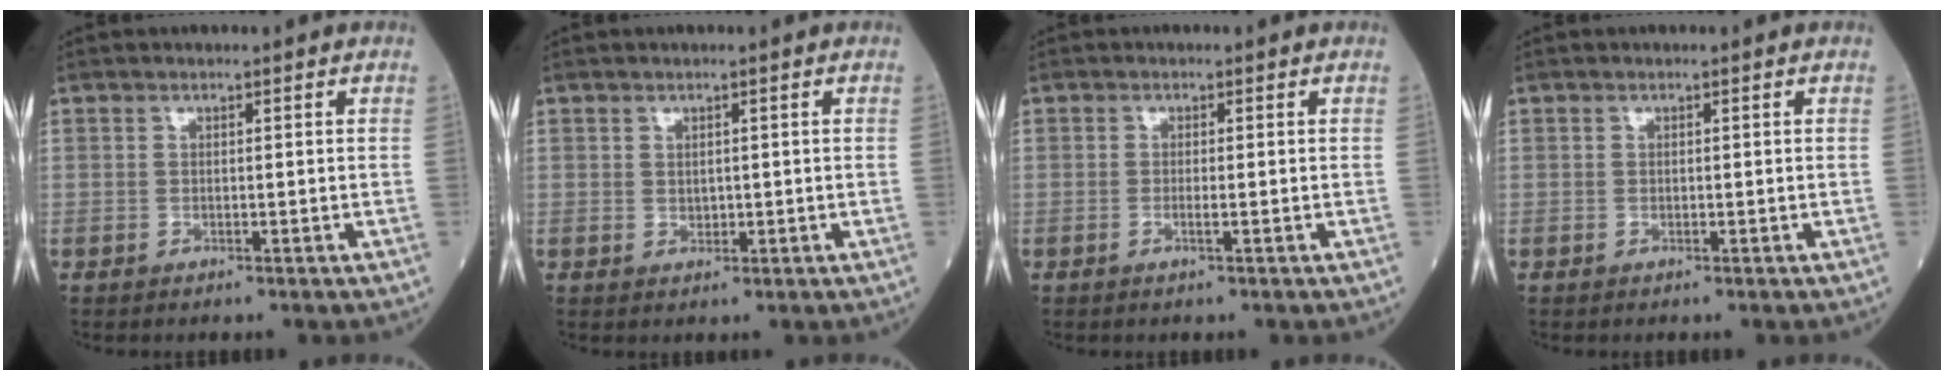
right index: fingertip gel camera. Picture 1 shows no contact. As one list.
[{"total": 1.1, "force": [0.1, 0.9, 0.6], "torque": [-0.008, -0.001, 0.004]}, {"total": 1.2, "force": [-0.5, -0.1, 1.1], "torque": [-0.023, -0.002, -0.009]}, {"total": 0.0}]